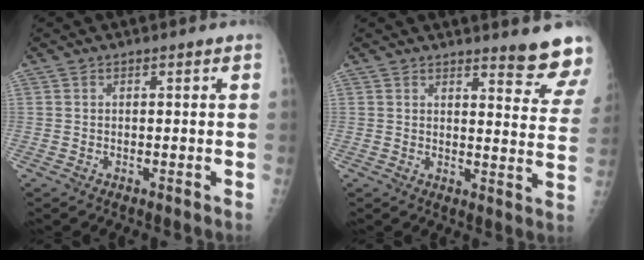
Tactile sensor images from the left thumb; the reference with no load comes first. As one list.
[{"total": 9.5, "force": [8.6, 0.6, 4.0], "torque": [-0.026, -0.078, 0.092]}]